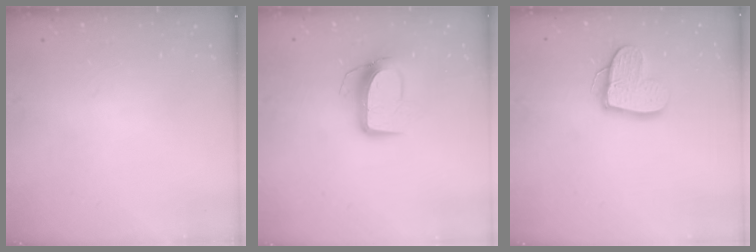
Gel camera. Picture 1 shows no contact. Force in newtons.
{"total": 10.2, "press": 10.2, "slide": 0.6}
{"total": 12.9, "press": 12.9, "slide": 1.0}